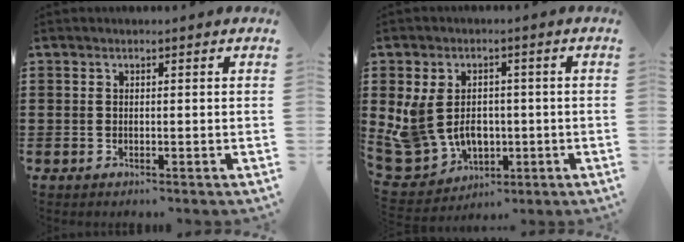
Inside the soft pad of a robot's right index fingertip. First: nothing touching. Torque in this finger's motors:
{"motor_torque": [0.80, 0.61, 0.37, 0.21]}